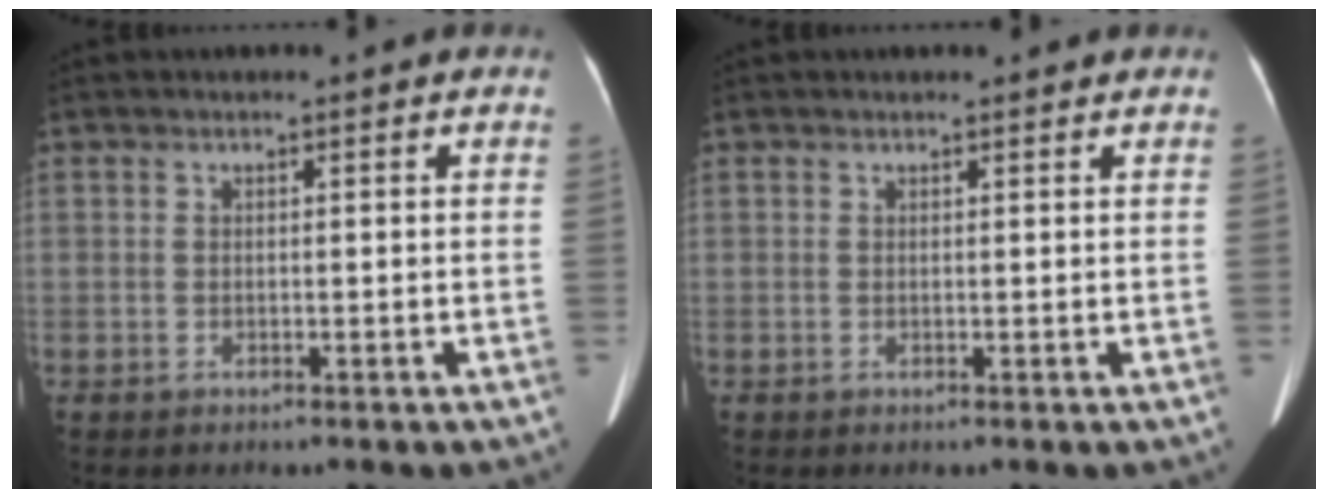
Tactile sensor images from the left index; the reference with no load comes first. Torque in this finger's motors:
{"motor_torque": [-0.13, 0.04, -0.14, -0.02]}